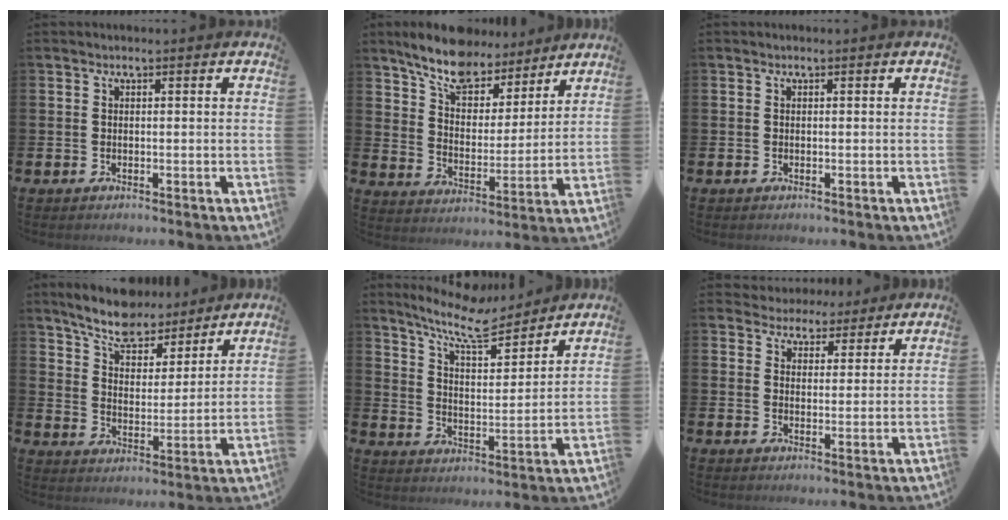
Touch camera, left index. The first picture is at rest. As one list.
[{"total": 9.2, "force": [8.2, 3.4, 2.4], "torque": [-0.078, -0.051, 0.146]}, {"total": 0.0}, {"total": 8.3, "force": [7.7, 2.3, 2.0], "torque": [-0.063, -0.046, 0.137]}, {"total": 10.0, "force": [9.0, 2.0, 4.0], "torque": [-0.098, -0.051, 0.158]}, {"total": 3.9, "force": [3.5, 1.6, -0.5], "torque": [-0.006, -0.022, 0.061]}]